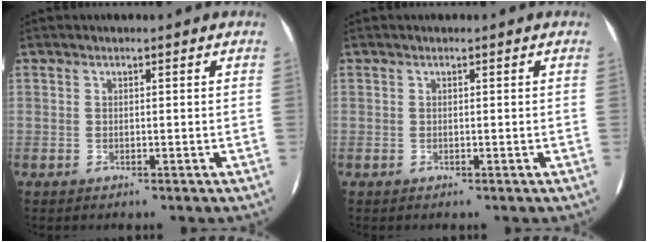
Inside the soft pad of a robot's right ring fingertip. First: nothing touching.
{"total": 0.0}